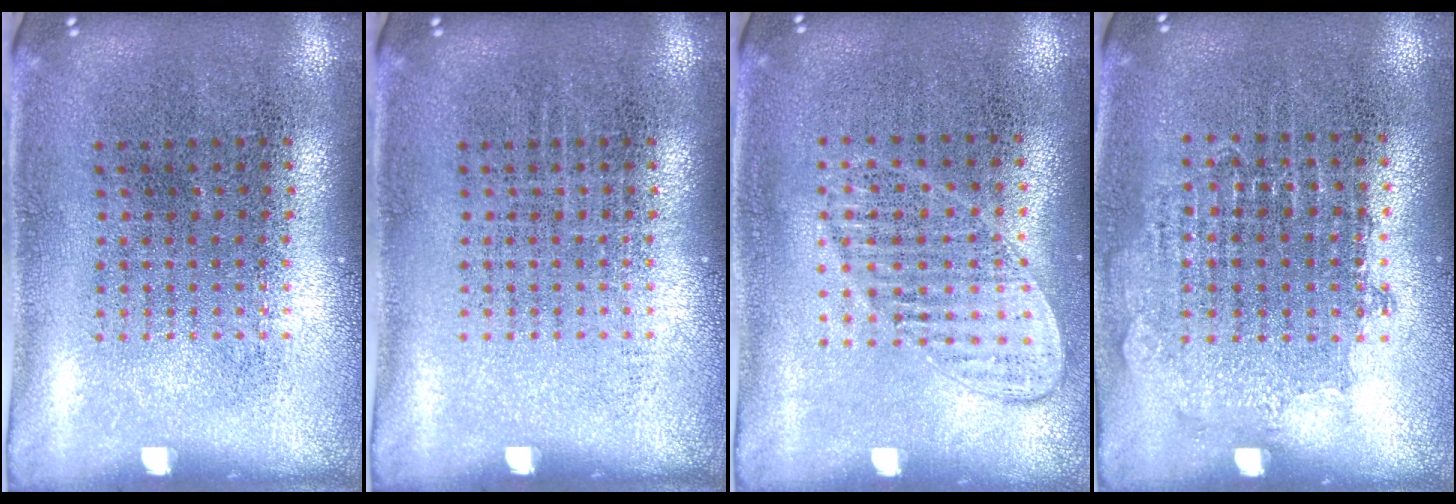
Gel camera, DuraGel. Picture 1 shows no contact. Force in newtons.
{"total": 0.0}
{"total": 1.2, "press": 1.1, "slide": 0.4}
{"total": 0.7, "press": 0.7, "slide": 0.2}